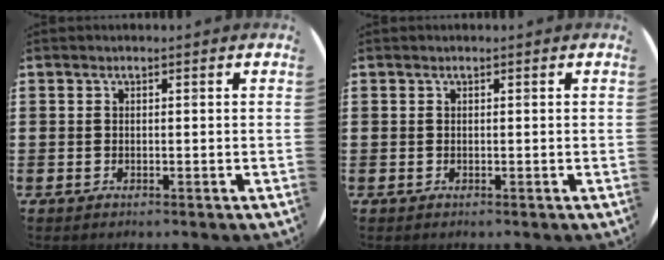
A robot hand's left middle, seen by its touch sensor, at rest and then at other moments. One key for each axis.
{"total": 0.0}